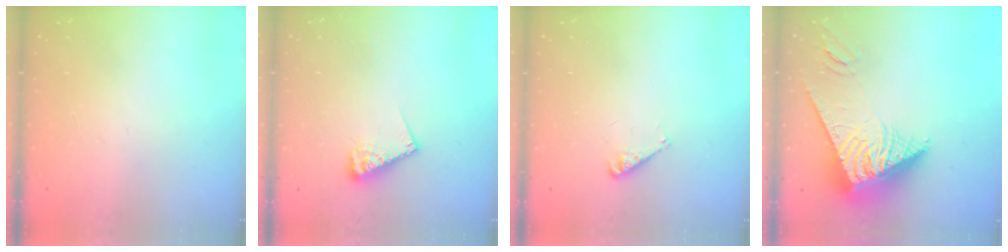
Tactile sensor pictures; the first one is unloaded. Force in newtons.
{"total": 8.2, "press": 8.2, "slide": 0.8}
{"total": 3.1, "press": 3.1, "slide": 0.5}
{"total": 14.1, "press": 14.0, "slide": 1.4}